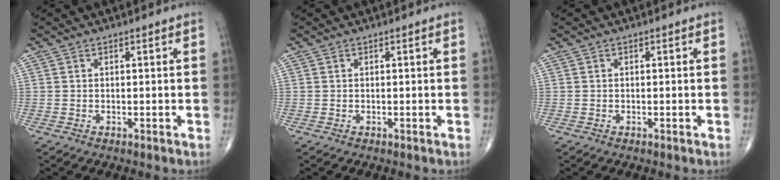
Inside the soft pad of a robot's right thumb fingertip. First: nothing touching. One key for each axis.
{"total": 0.0}
{"total": 0.0}